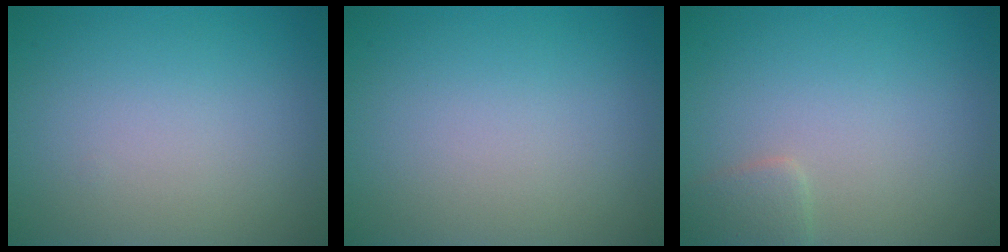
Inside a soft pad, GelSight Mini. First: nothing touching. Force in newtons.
{"total": 0.0}
{"total": 1.6, "press": 1.6, "slide": 0.1}